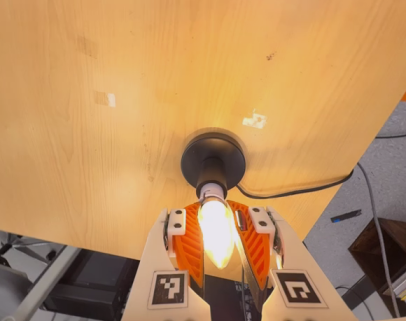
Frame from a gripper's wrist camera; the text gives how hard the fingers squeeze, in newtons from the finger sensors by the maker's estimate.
{"total": 24.4, "left": 23.7, "right": 25.2}